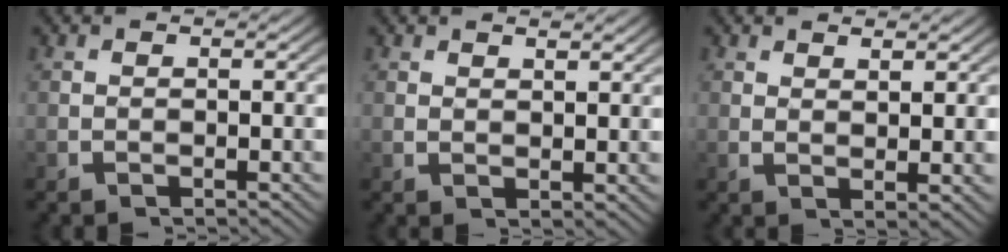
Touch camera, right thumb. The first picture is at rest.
{"total": 1.5, "force": [1.4, 0.0, 0.5], "torque": [-0.006, -0.004, 0.033]}
{"total": 2.0, "force": [1.5, 0.1, 1.3], "torque": [-0.024, -0.007, 0.034]}